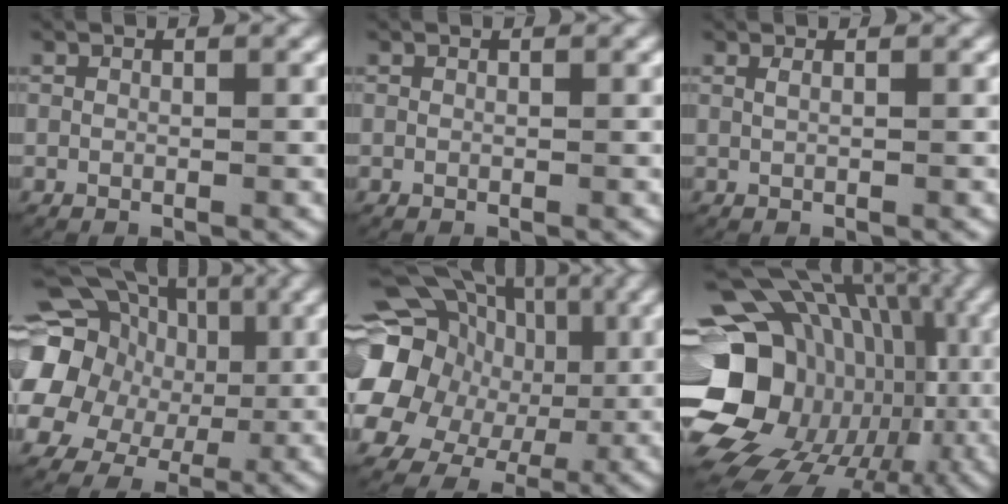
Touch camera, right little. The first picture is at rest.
{"total": 0.0}
{"total": 0.6, "force": [0.3, -0.4, 0.3], "torque": [-0.015, -0.004, 0.012]}
{"total": 12.5, "force": [2.0, 10.2, 6.9], "torque": [-0.165, -0.019, 0.034]}
{"total": 13.6, "force": [1.3, 11.2, 7.6], "torque": [-0.165, -0.025, 0.023]}
{"total": 20.5, "force": [-1.3, 15.8, 13.1], "torque": [-0.249, -0.052, -0.004]}